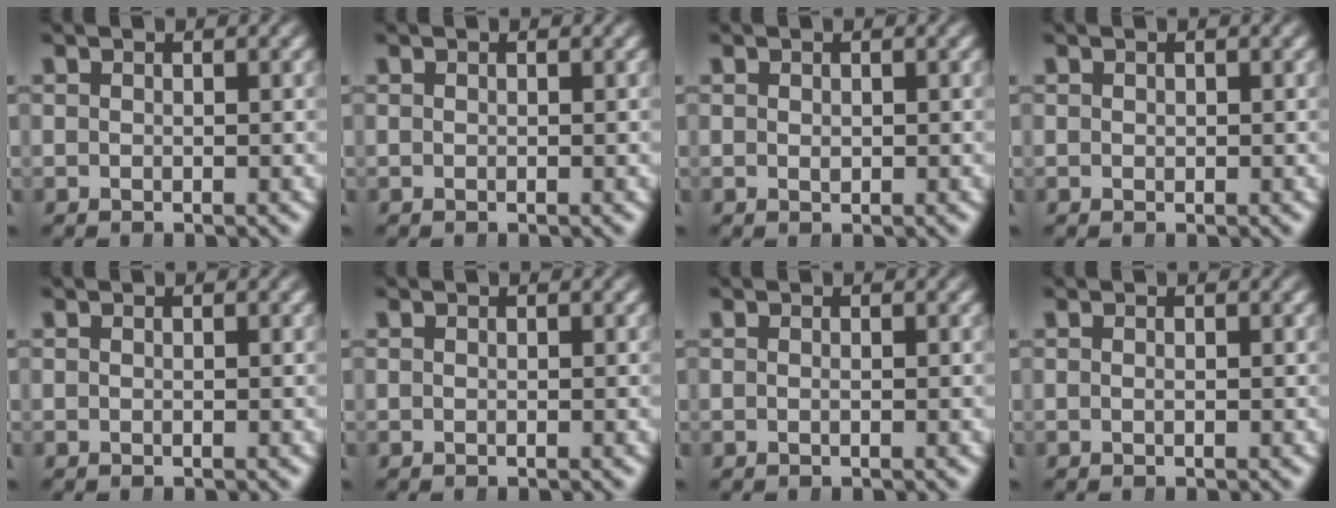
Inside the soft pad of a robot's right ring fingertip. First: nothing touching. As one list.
[{"total": 0.0}, {"total": 0.0}, {"total": 0.0}, {"total": 0.0}, {"total": 0.0}, {"total": 0.0}, {"total": 0.0}]